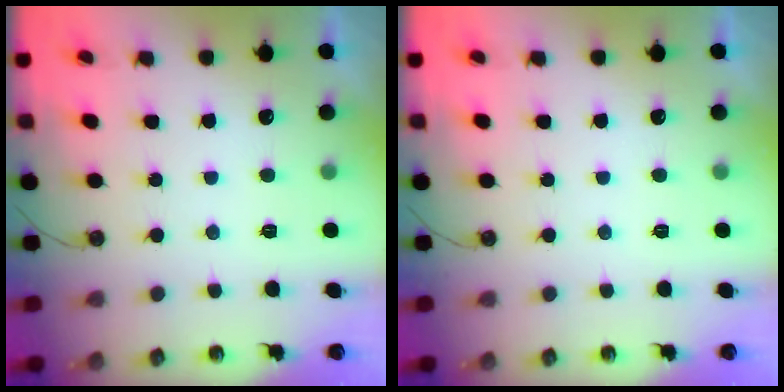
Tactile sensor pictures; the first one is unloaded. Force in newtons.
{"total": 0.0}